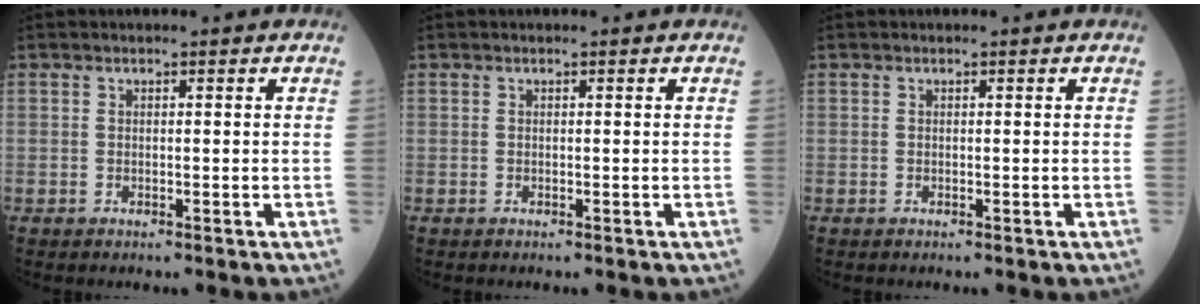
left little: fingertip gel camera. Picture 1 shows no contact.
{"total": 0.0}
{"total": 0.0}